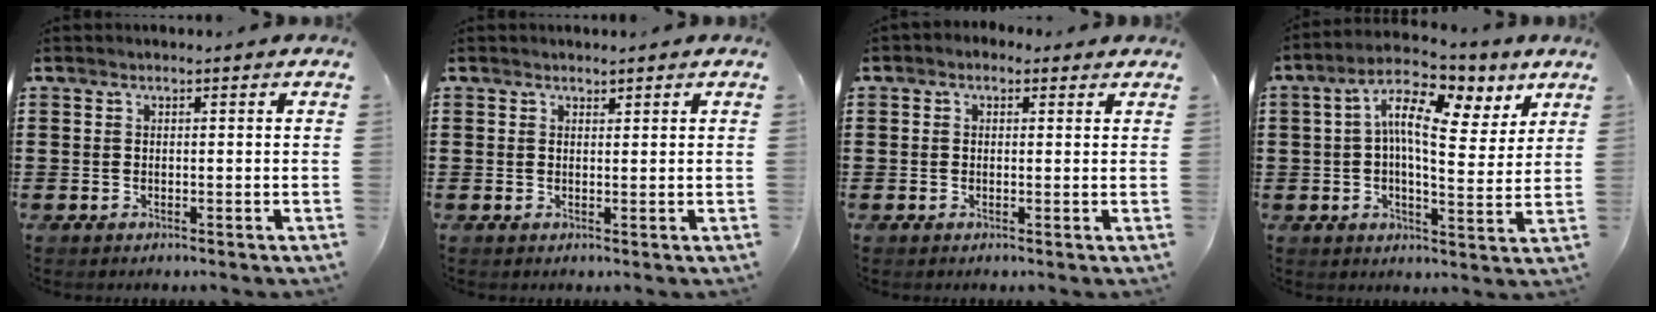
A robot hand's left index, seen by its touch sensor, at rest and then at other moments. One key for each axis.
{"total": 0.8, "fx": 0.8, "fy": 0.2, "fz": -0.1, "tx": -0.001, "ty": 0.000, "tz": 0.016}
{"total": 1.3, "fx": 0.5, "fy": 1.0, "fz": 0.5, "tx": -0.013, "ty": 0.008, "tz": 0.009}
{"total": 12.0, "fx": 5.7, "fy": 4.7, "fz": 9.5, "tx": -0.173, "ty": -0.014, "tz": 0.098}